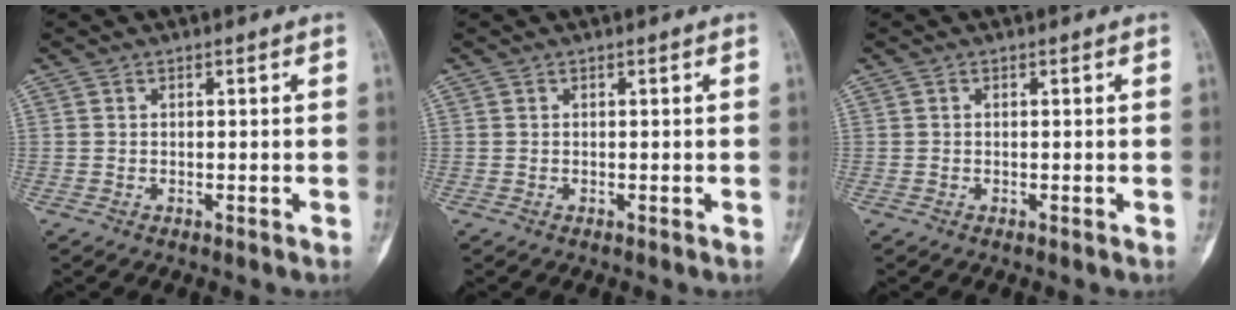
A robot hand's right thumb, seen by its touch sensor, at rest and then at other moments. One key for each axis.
{"total": 0.0}
{"total": 0.0}